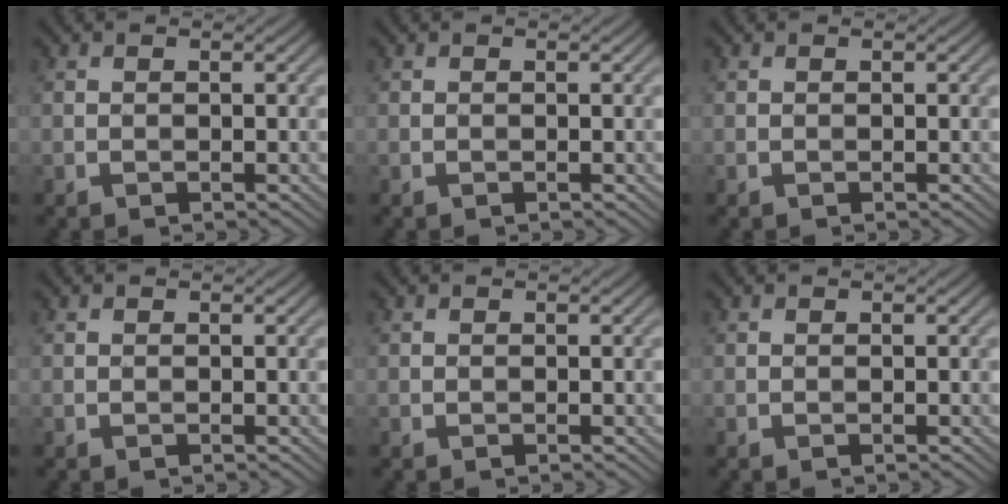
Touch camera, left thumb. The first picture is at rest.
{"total": 0.0}
{"total": 0.0}
{"total": 0.0}
{"total": 0.0}
{"total": 0.0}